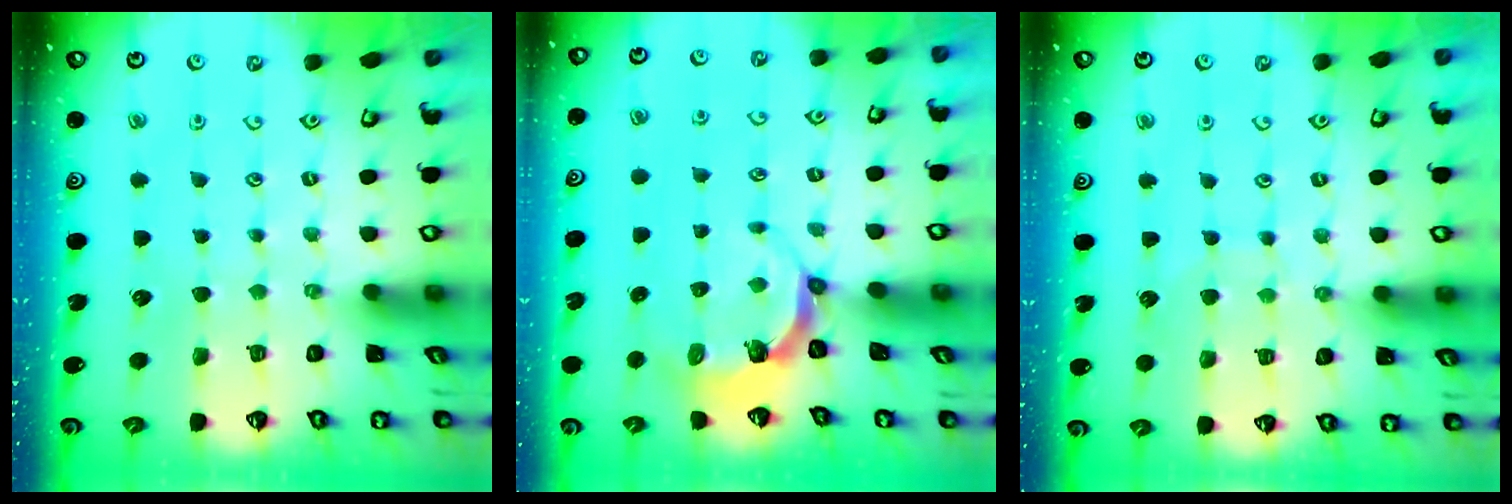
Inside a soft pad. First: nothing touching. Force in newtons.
{"total": 5.0, "press": 4.0, "slide": 3.1}
{"total": 6.2, "press": 6.2, "slide": 0.5}